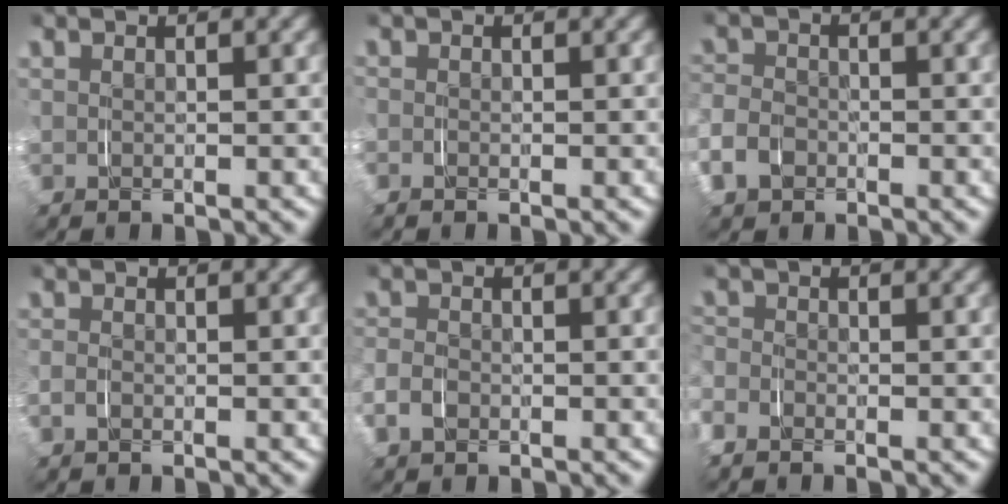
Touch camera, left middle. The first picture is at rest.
{"total": 1.5, "force": [-0.8, 1.2, 0.3], "torque": [-0.020, -0.009, -0.014]}
{"total": 1.5, "force": [-1.1, 0.3, -0.9], "torque": [0.031, 0.006, -0.025]}
{"total": 1.2, "force": [-0.6, 0.9, 0.3], "torque": [-0.015, -0.003, -0.010]}
{"total": 1.0, "force": [-0.7, -0.2, -0.7], "torque": [0.019, 0.004, -0.016]}
{"total": 1.7, "force": [-1.5, 0.3, -0.6], "torque": [0.017, -0.001, -0.035]}